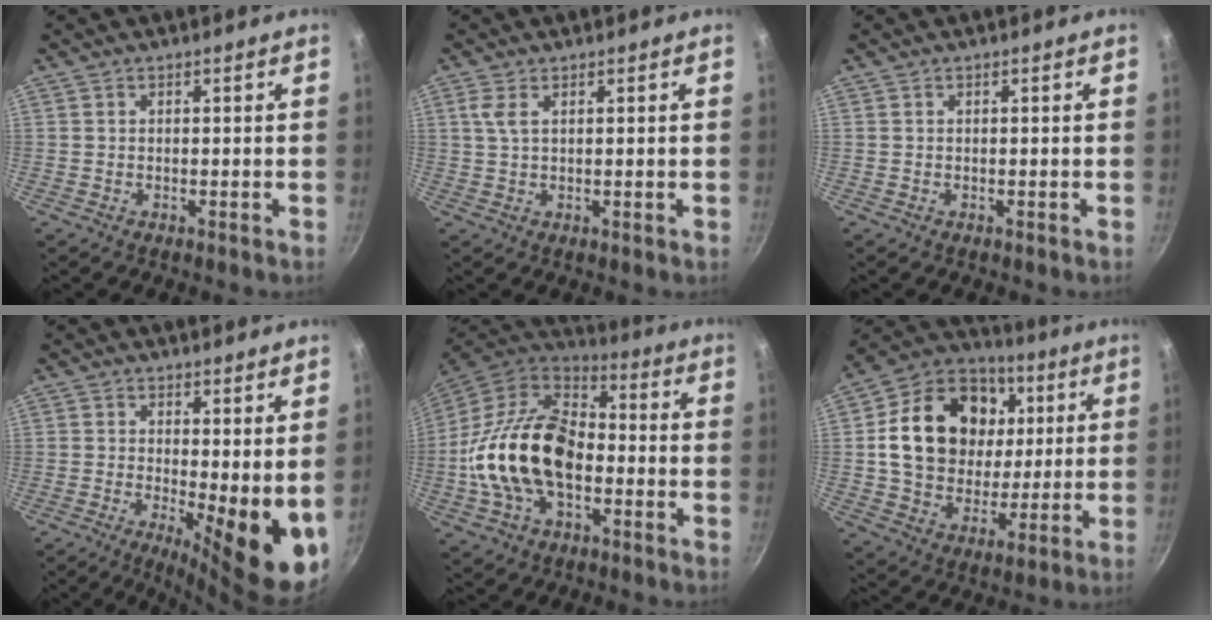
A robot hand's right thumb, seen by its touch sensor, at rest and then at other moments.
{"total": 2.6, "force": [1.1, 0.9, 2.2], "torque": [-0.048, -0.001, 0.022]}
{"total": 0.0}
{"total": 11.8, "force": [0.1, 3.7, 11.2], "torque": [-0.122, -0.023, 0.009]}
{"total": 22.0, "force": [-3.4, 13.9, 16.6], "torque": [-0.294, 0.037, -0.074]}
{"total": 23.4, "force": [4.6, 18.2, 14.0], "torque": [-0.220, 0.011, 0.080]}